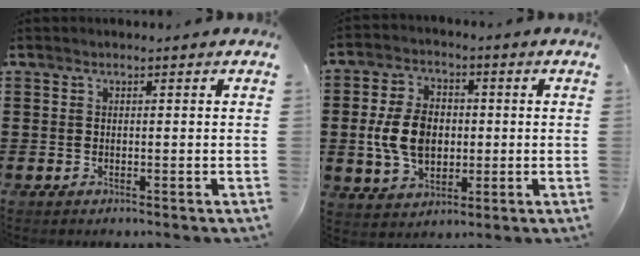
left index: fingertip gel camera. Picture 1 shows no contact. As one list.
[{"total": 8.7, "force": [-0.4, 6.1, 6.2], "torque": [-0.138, 0.009, -0.013]}]